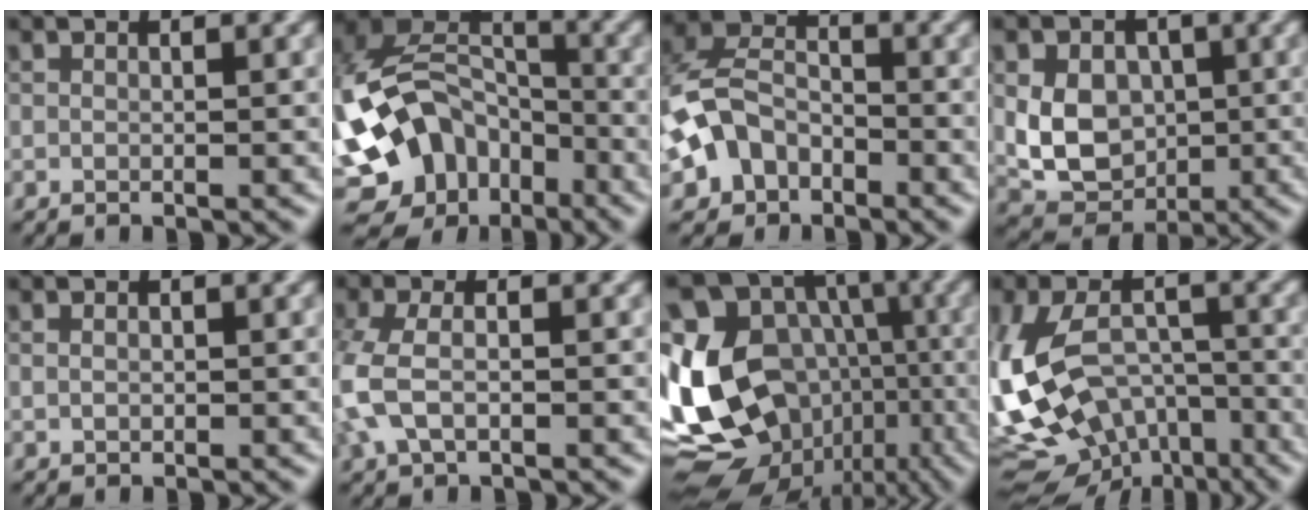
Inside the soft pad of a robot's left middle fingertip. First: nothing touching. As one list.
[{"total": 11.8, "force": [-4.9, 8.3, 6.7], "torque": [-0.128, 0.010, -0.097]}, {"total": 6.2, "force": [-2.5, 4.7, 3.3], "torque": [-0.068, 0.004, -0.059]}, {"total": 6.2, "force": [0.1, 4.9, 3.9], "torque": [-0.073, -0.007, 0.002]}, {"total": 0.7, "force": [0.1, 0.6, 0.5], "torque": [-0.006, 0.000, 0.004]}, {"total": 4.3, "force": [-1.2, 2.4, 3.3], "torque": [-0.089, 0.001, -0.027]}, {"total": 18.5, "force": [-3.0, 14.8, 10.6], "torque": [-0.226, 0.023, -0.022]}, {"total": 12.1, "force": [-4.2, 7.6, 8.4], "torque": [-0.170, -0.012, -0.064]}]